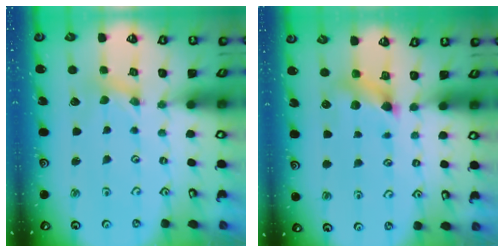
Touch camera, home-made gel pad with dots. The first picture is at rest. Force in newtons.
{"total": 7.0, "press": 7.0, "slide": 0.5}